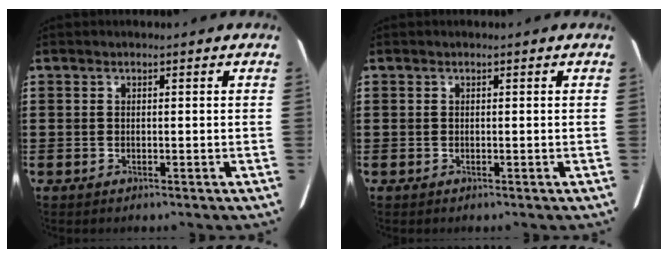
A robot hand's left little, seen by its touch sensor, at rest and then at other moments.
{"total": 0.0}